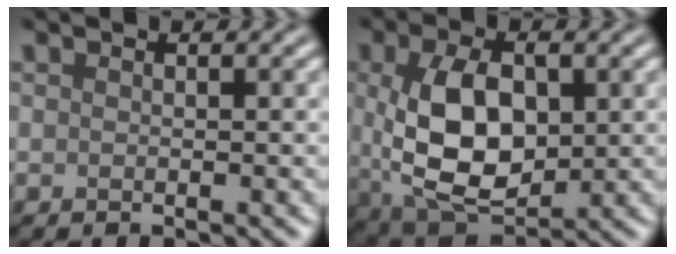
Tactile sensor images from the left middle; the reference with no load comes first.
{"total": 9.6, "force": [0.2, 5.7, 7.6], "torque": [-0.155, -0.011, 0.014]}